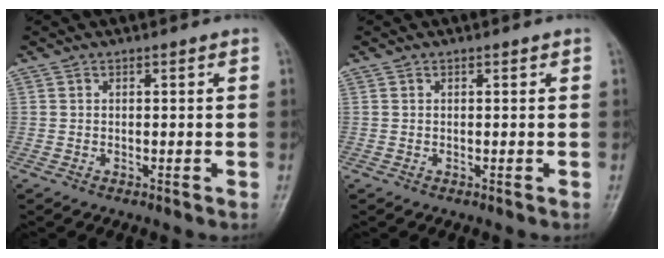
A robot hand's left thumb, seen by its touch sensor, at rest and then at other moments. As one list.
[{"total": 0.0}]